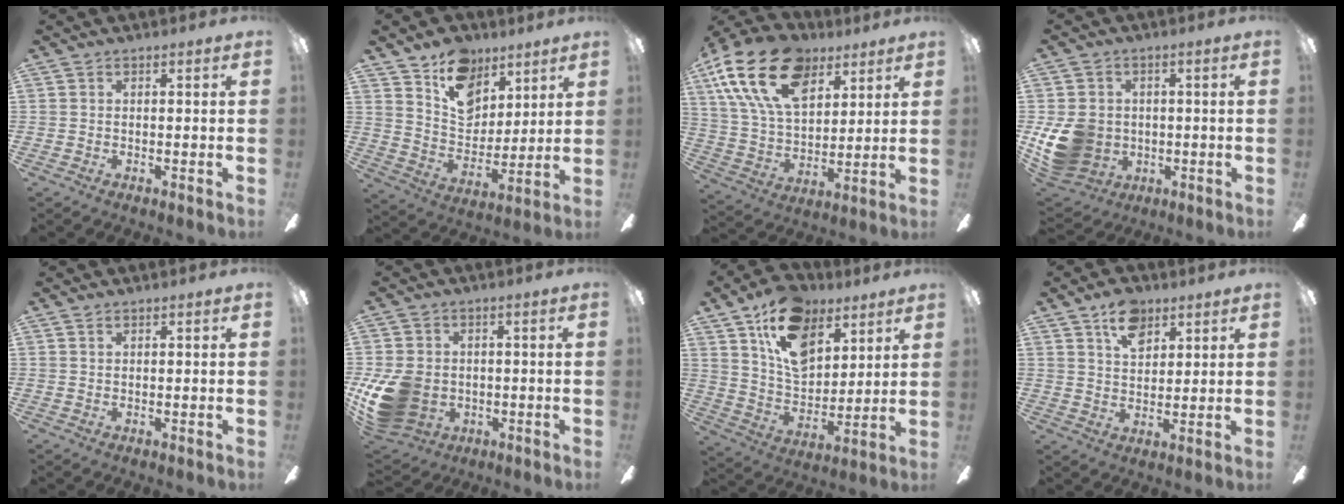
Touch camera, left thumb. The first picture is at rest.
{"total": 14.7, "force": [9.4, 9.8, 5.7], "torque": [-0.084, -0.051, 0.179]}
{"total": 22.3, "force": [11.8, 13.2, 13.4], "torque": [-0.262, -0.046, 0.211]}
{"total": 12.5, "force": [-1.5, 11.0, 5.8], "torque": [-0.133, 0.008, -0.023]}
{"total": 1.0, "force": [0.5, 0.6, 0.6], "torque": [-0.013, 0.003, 0.008]}
{"total": 14.1, "force": [-3.2, 11.1, 8.0], "torque": [-0.170, 0.018, -0.052]}
{"total": 17.2, "force": [10.0, 10.6, 9.1], "torque": [-0.156, -0.038, 0.187]}
{"total": 9.4, "force": [5.5, 5.7, 5.0], "torque": [-0.073, -0.014, 0.099]}